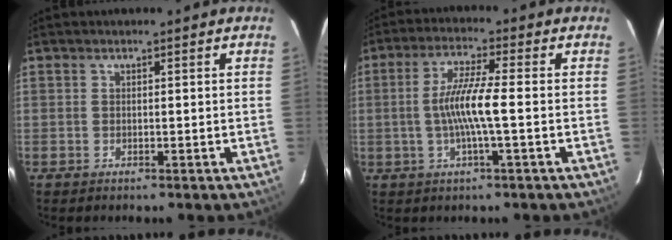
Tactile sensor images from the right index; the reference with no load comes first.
{"total": 7.6, "force": [-1.0, 0.0, 7.5], "torque": [-0.150, -0.001, -0.020]}